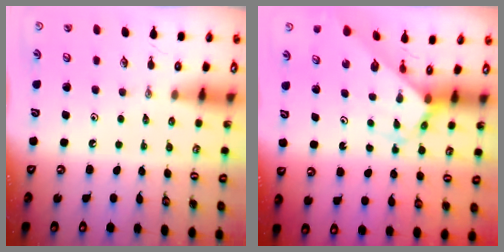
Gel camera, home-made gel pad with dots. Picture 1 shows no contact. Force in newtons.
{"total": 2.7, "press": 2.7, "slide": 0.1}